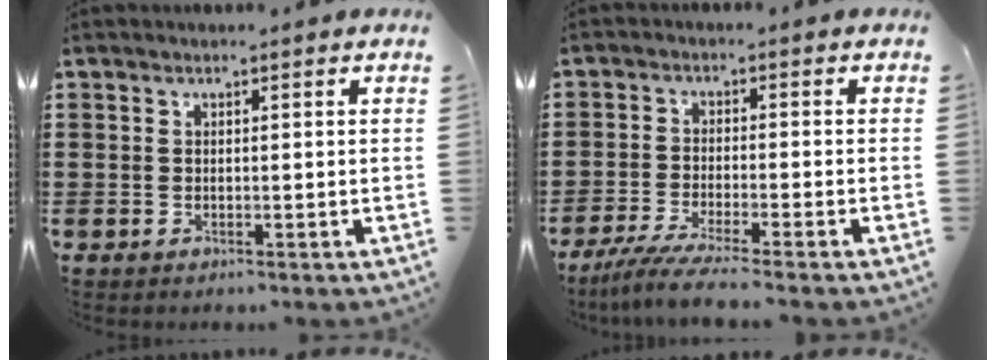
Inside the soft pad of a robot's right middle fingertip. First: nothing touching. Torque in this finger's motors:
{"motor_torque": [0.61, -0.25, 0.30, 0.13]}